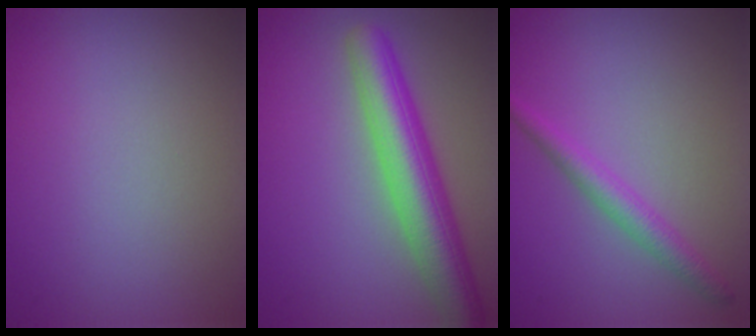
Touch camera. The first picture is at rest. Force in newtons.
{"total": 6.6, "press": 6.6, "slide": 0.2}
{"total": 2.2, "press": 2.2, "slide": 0.1}